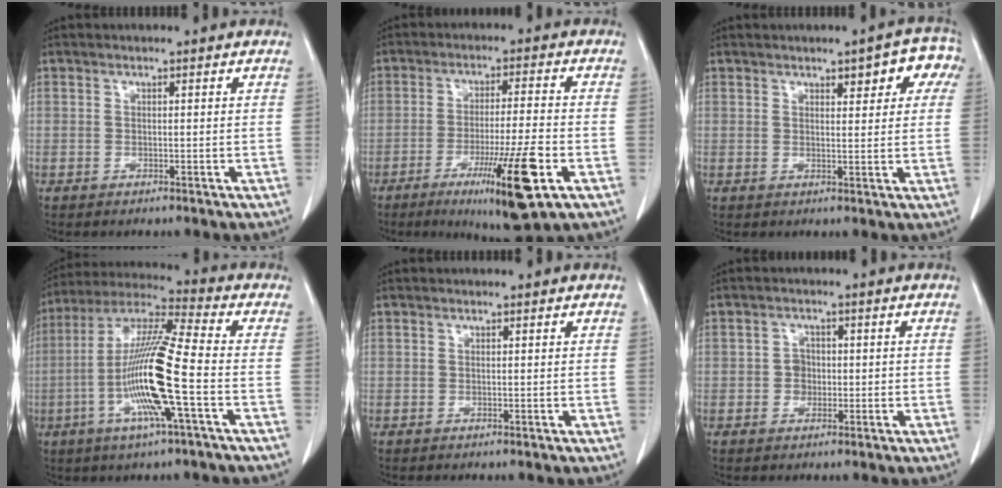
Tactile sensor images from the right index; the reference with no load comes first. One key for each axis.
{"total": 13.2, "fx": -5.6, "fy": 0.3, "fz": 11.9, "tx": -0.199, "ty": -0.032, "tz": -0.085}
{"total": 6.2, "fx": 3.0, "fy": 2.2, "fz": 4.9, "tx": -0.044, "ty": 0.015, "tz": 0.031}
{"total": 15.7, "fx": -4.0, "fy": 0.1, "fz": 15.2, "tx": -0.304, "ty": -0.005, "tz": -0.086}
{"total": 0.0}
{"total": 2.4, "fx": -0.4, "fy": 2.1, "fz": 1.0, "tx": -0.009, "ty": 0.007, "tz": -0.007}